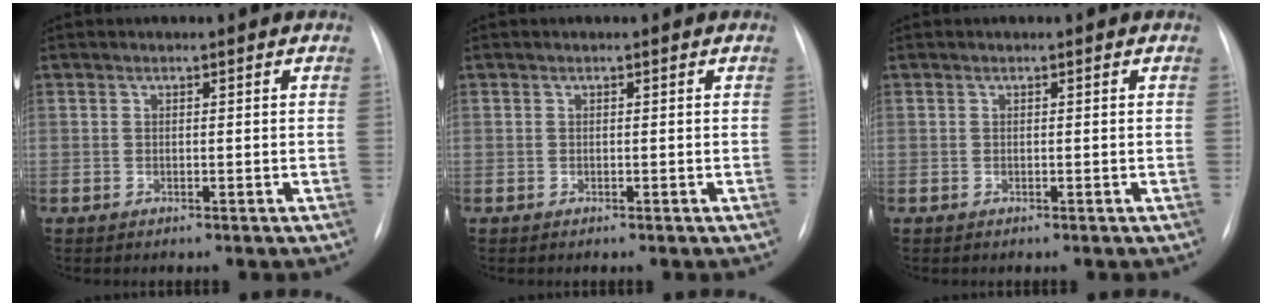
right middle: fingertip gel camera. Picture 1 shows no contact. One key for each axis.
{"total": 0.0}
{"total": 0.0}